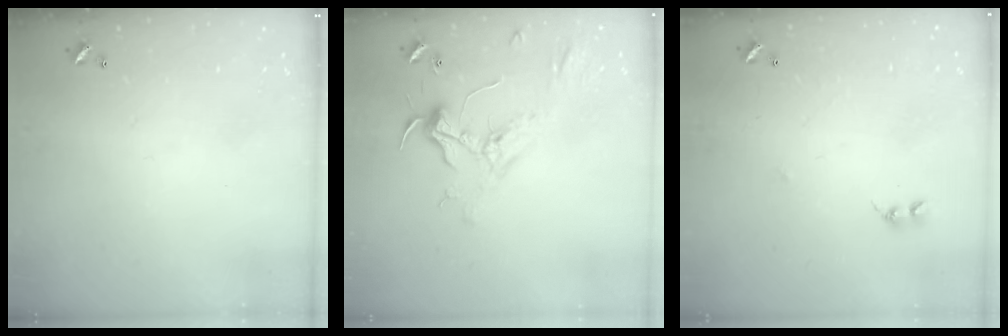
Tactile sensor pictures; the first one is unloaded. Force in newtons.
{"total": 2.3, "press": 2.2, "slide": 0.8}
{"total": 2.5, "press": 2.4, "slide": 0.4}